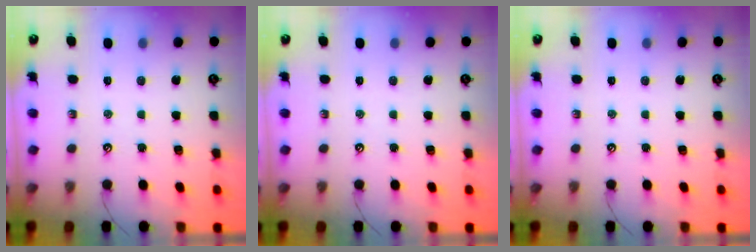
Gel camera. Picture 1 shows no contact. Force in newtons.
{"total": 0.0}
{"total": 0.0}